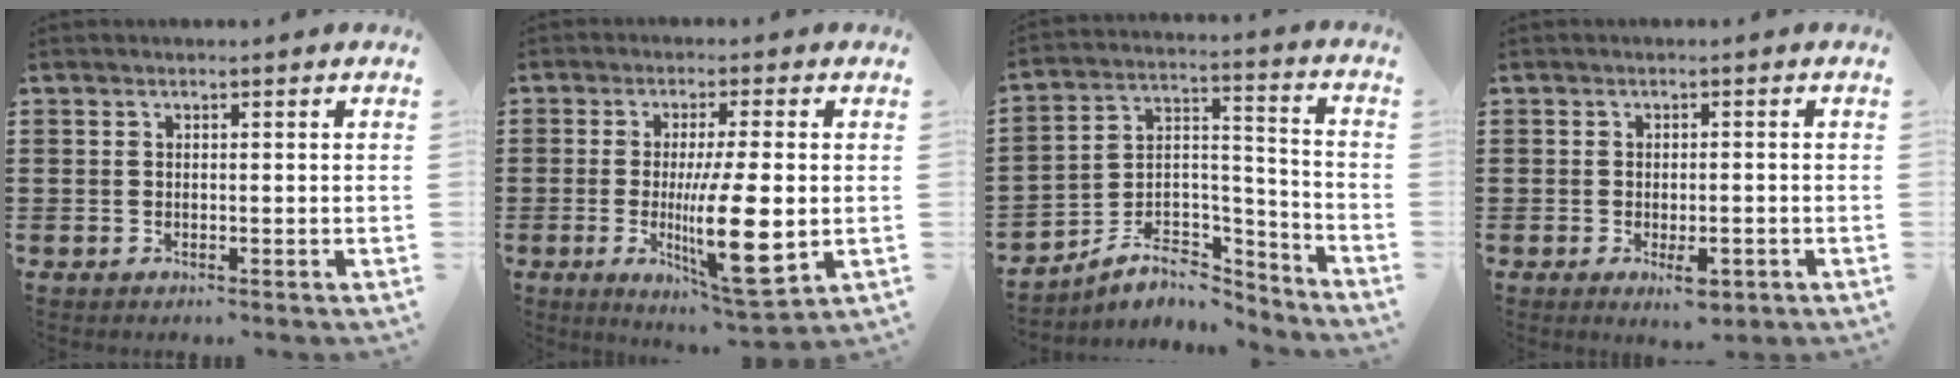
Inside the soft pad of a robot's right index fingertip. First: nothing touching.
{"total": 12.7, "force": [-1.3, 3.1, 12.2], "torque": [-0.214, -0.022, -0.022]}
{"total": 7.3, "force": [-5.8, 3.8, 2.2], "torque": [-0.041, 0.013, -0.107]}
{"total": 3.1, "force": [-1.4, 1.4, 2.3], "torque": [-0.039, 0.005, -0.025]}